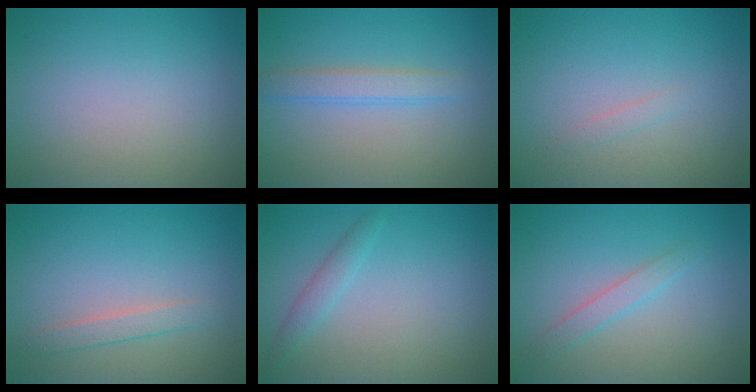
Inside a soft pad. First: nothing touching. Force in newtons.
{"total": 2.2, "press": 2.2, "slide": 0.1}
{"total": 0.6, "press": 0.6, "slide": 0.0}
{"total": 1.6, "press": 1.6, "slide": 0.1}
{"total": 1.5, "press": 1.5, "slide": 0.0}
{"total": 1.6, "press": 1.6, "slide": 0.1}